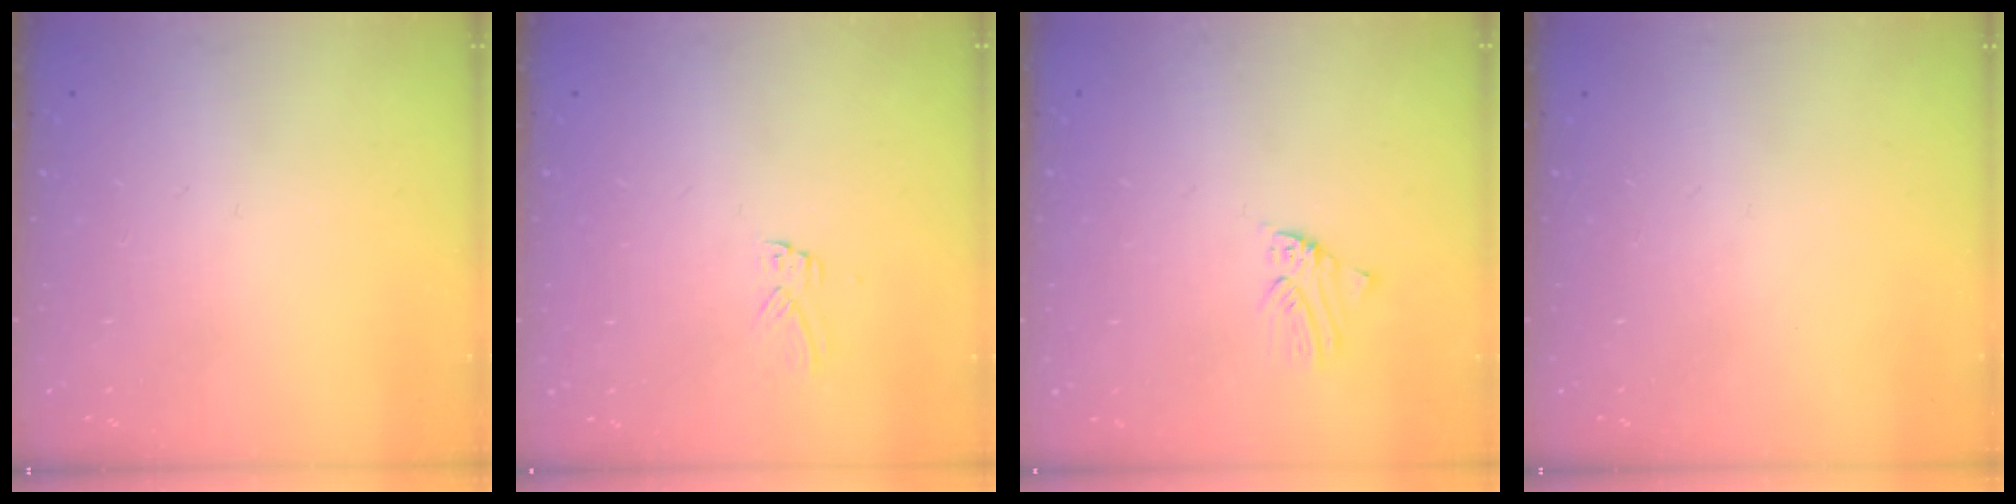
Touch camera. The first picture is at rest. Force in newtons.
{"total": 2.9, "press": 2.9, "slide": 0.2}
{"total": 0.7, "press": 0.7, "slide": 0.1}
{"total": 0.0}